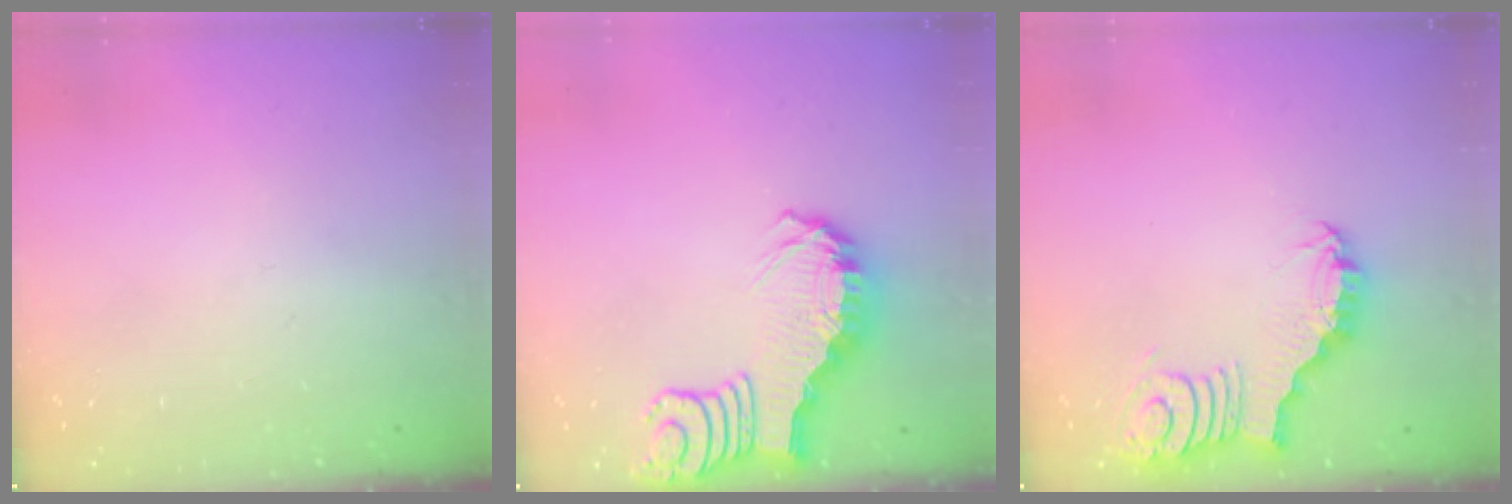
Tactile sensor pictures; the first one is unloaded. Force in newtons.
{"total": 2.8, "press": 2.8, "slide": 0.5}
{"total": 2.4, "press": 2.4, "slide": 0.3}